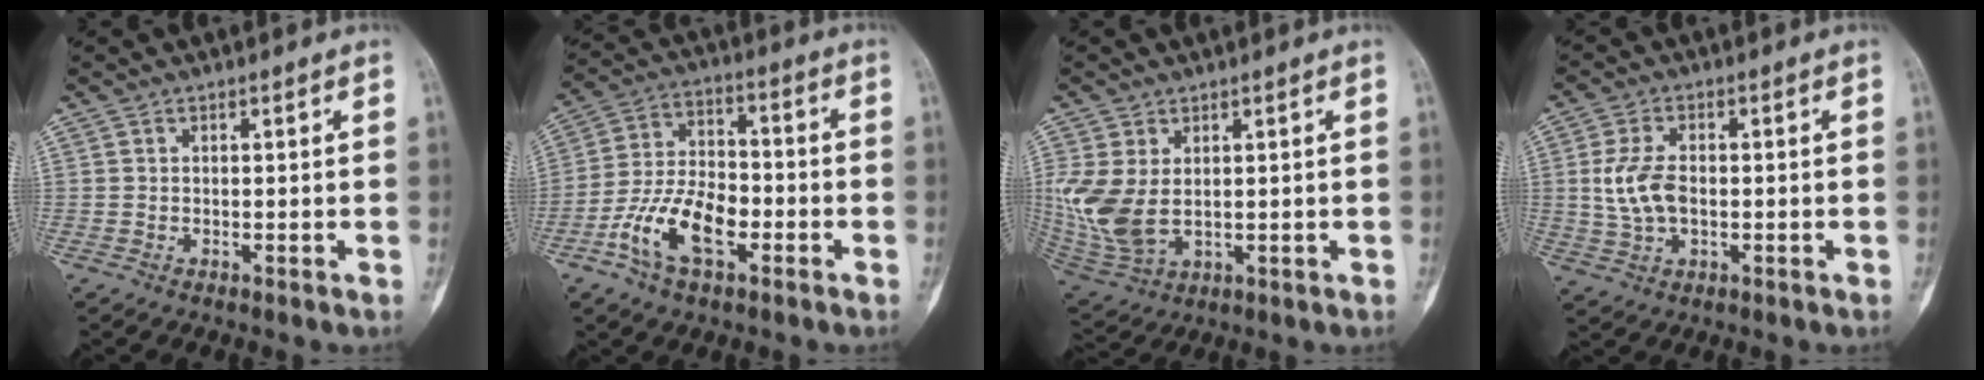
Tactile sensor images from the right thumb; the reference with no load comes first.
{"total": 12.8, "force": [-5.1, 6.8, 9.6], "torque": [-0.176, 0.034, -0.095]}
{"total": 11.8, "force": [1.2, 7.5, 9.0], "torque": [-0.208, -0.008, 0.043]}
{"total": 7.3, "force": [-0.2, 4.3, 5.9], "torque": [-0.122, 0.004, -0.003]}